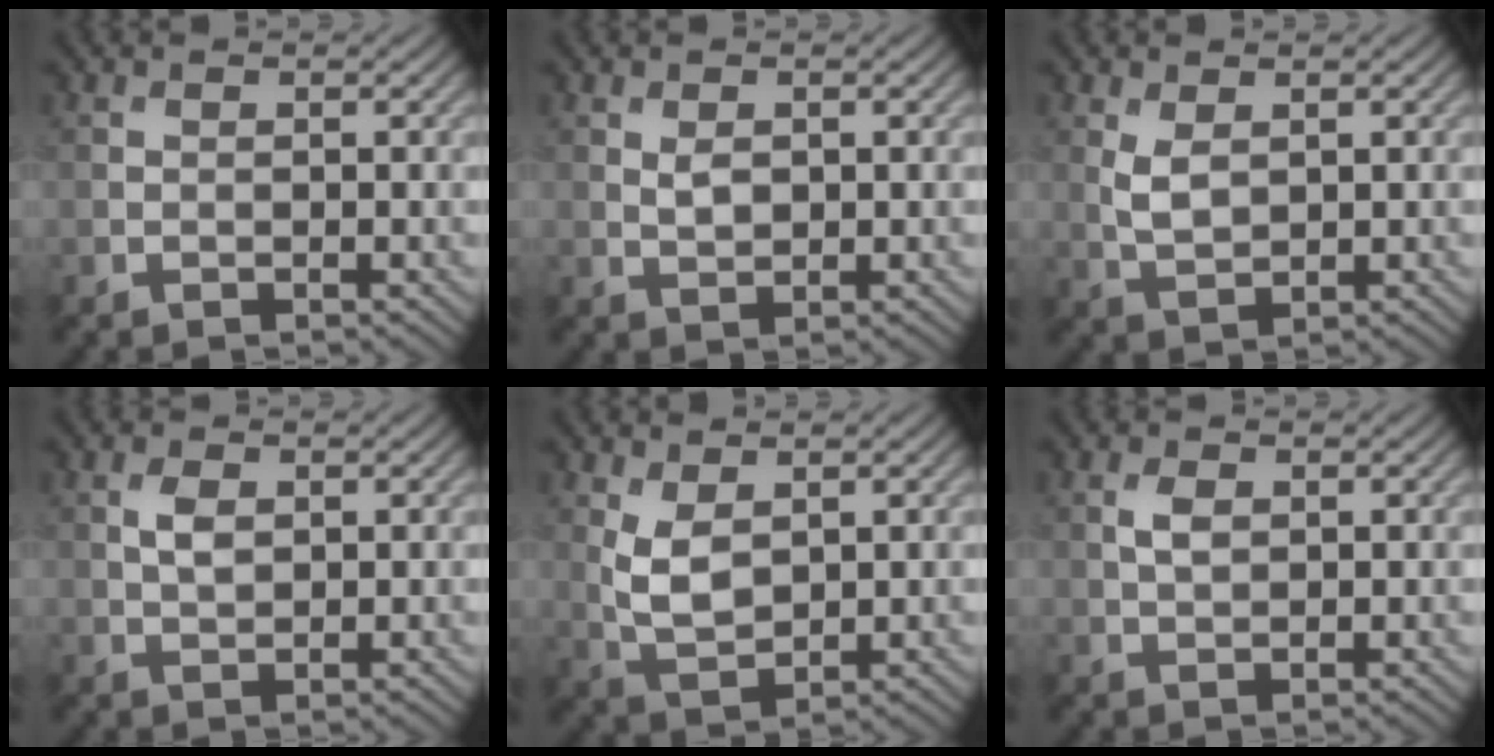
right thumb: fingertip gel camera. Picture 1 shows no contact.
{"total": 1.8, "force": [0.5, 1.1, 1.3], "torque": [-0.028, -0.004, 0.013]}
{"total": 3.0, "force": [0.9, 1.6, 2.3], "torque": [-0.058, -0.004, 0.024]}
{"total": 2.4, "force": [0.6, 1.4, 1.8], "torque": [-0.043, -0.001, 0.013]}
{"total": 4.7, "force": [1.3, 2.6, 3.7], "torque": [-0.089, -0.005, 0.033]}
{"total": 2.1, "force": [0.6, 1.2, 1.6], "torque": [-0.037, -0.001, 0.011]}